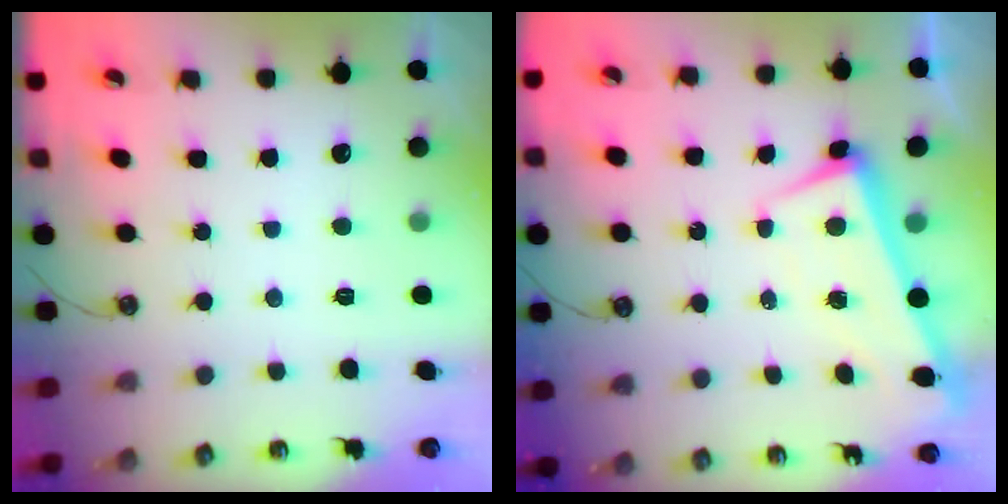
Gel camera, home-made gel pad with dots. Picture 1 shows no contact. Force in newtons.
{"total": 1.8, "press": 0.8, "slide": 1.6}